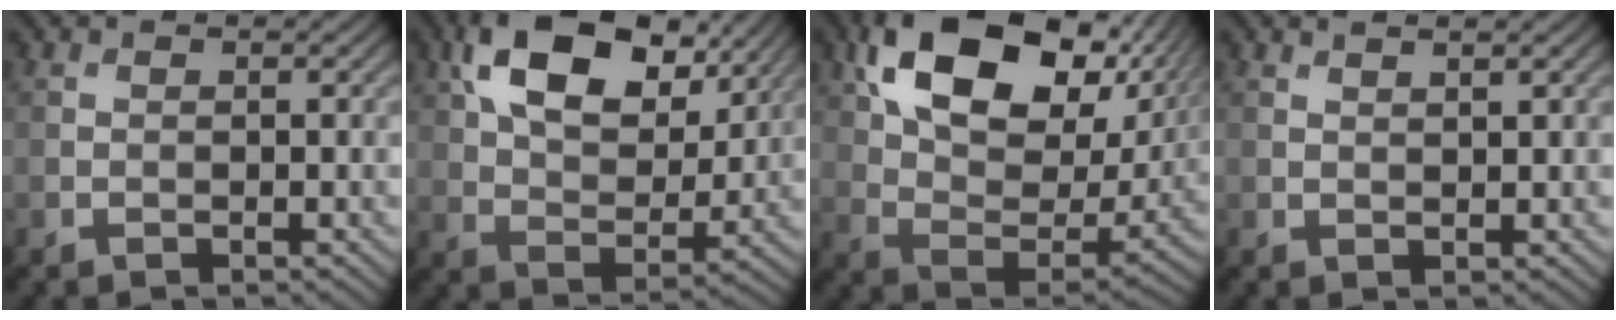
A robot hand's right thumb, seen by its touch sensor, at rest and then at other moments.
{"total": 14.0, "force": [7.2, 7.6, 9.3], "torque": [-0.179, 0.006, 0.123]}
{"total": 18.0, "force": [8.1, 10.1, 12.4], "torque": [-0.234, -0.005, 0.152]}
{"total": 1.1, "force": [0.9, 0.0, 0.6], "torque": [-0.013, -0.001, 0.014]}